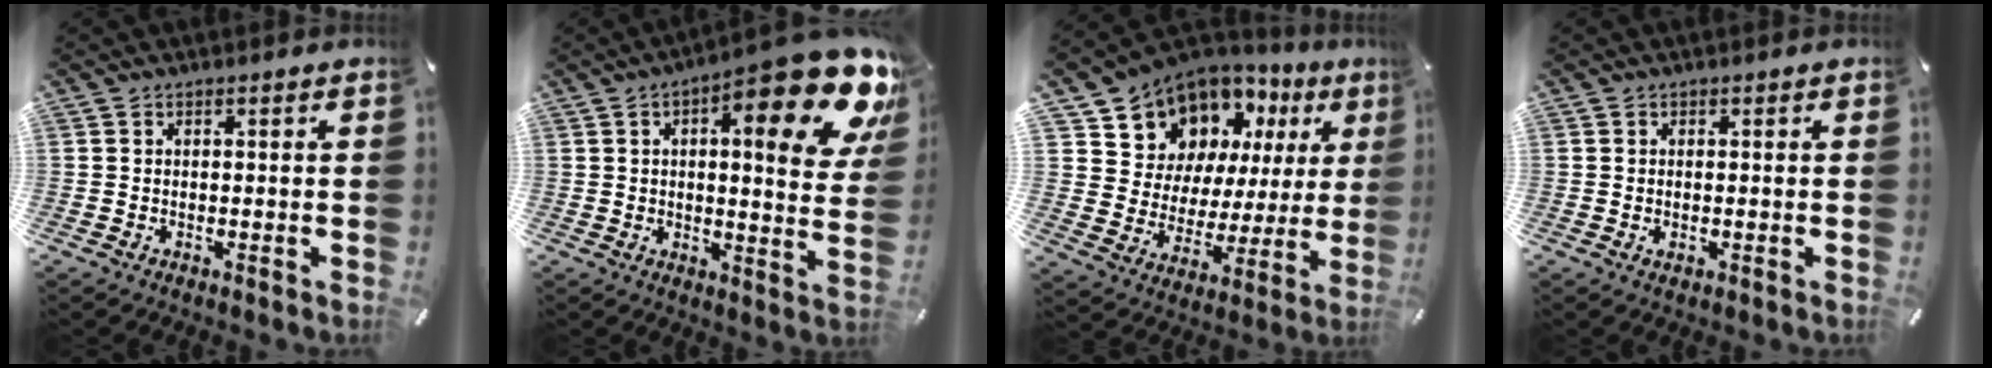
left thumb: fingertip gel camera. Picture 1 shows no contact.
{"total": 21.0, "force": [11.1, 5.8, 16.9], "torque": [-0.227, -0.081, 0.167]}
{"total": 11.8, "force": [8.4, 8.0, 1.8], "torque": [-0.058, -0.080, 0.158]}
{"total": 0.8, "force": [0.0, 0.7, 0.4], "torque": [0.000, 0.001, -0.003]}